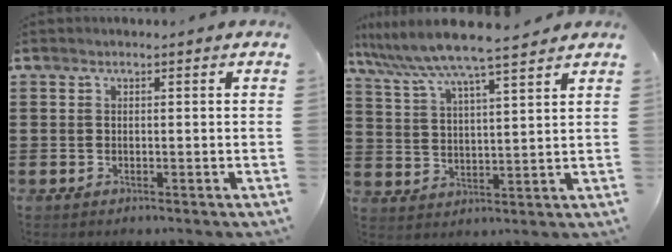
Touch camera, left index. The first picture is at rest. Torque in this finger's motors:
{"motor_torque": [1.40, -0.74, 0.32, 0.21]}